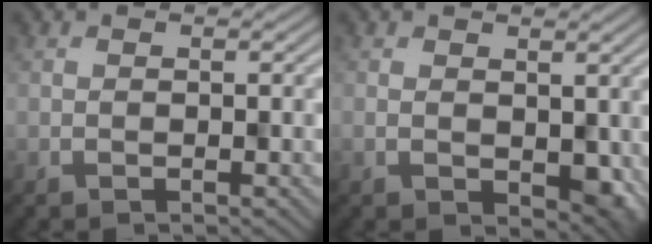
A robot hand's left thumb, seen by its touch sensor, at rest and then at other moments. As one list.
[{"total": 3.3, "force": [-0.1, 2.2, 2.5], "torque": [-0.034, -0.011, 0.016]}]